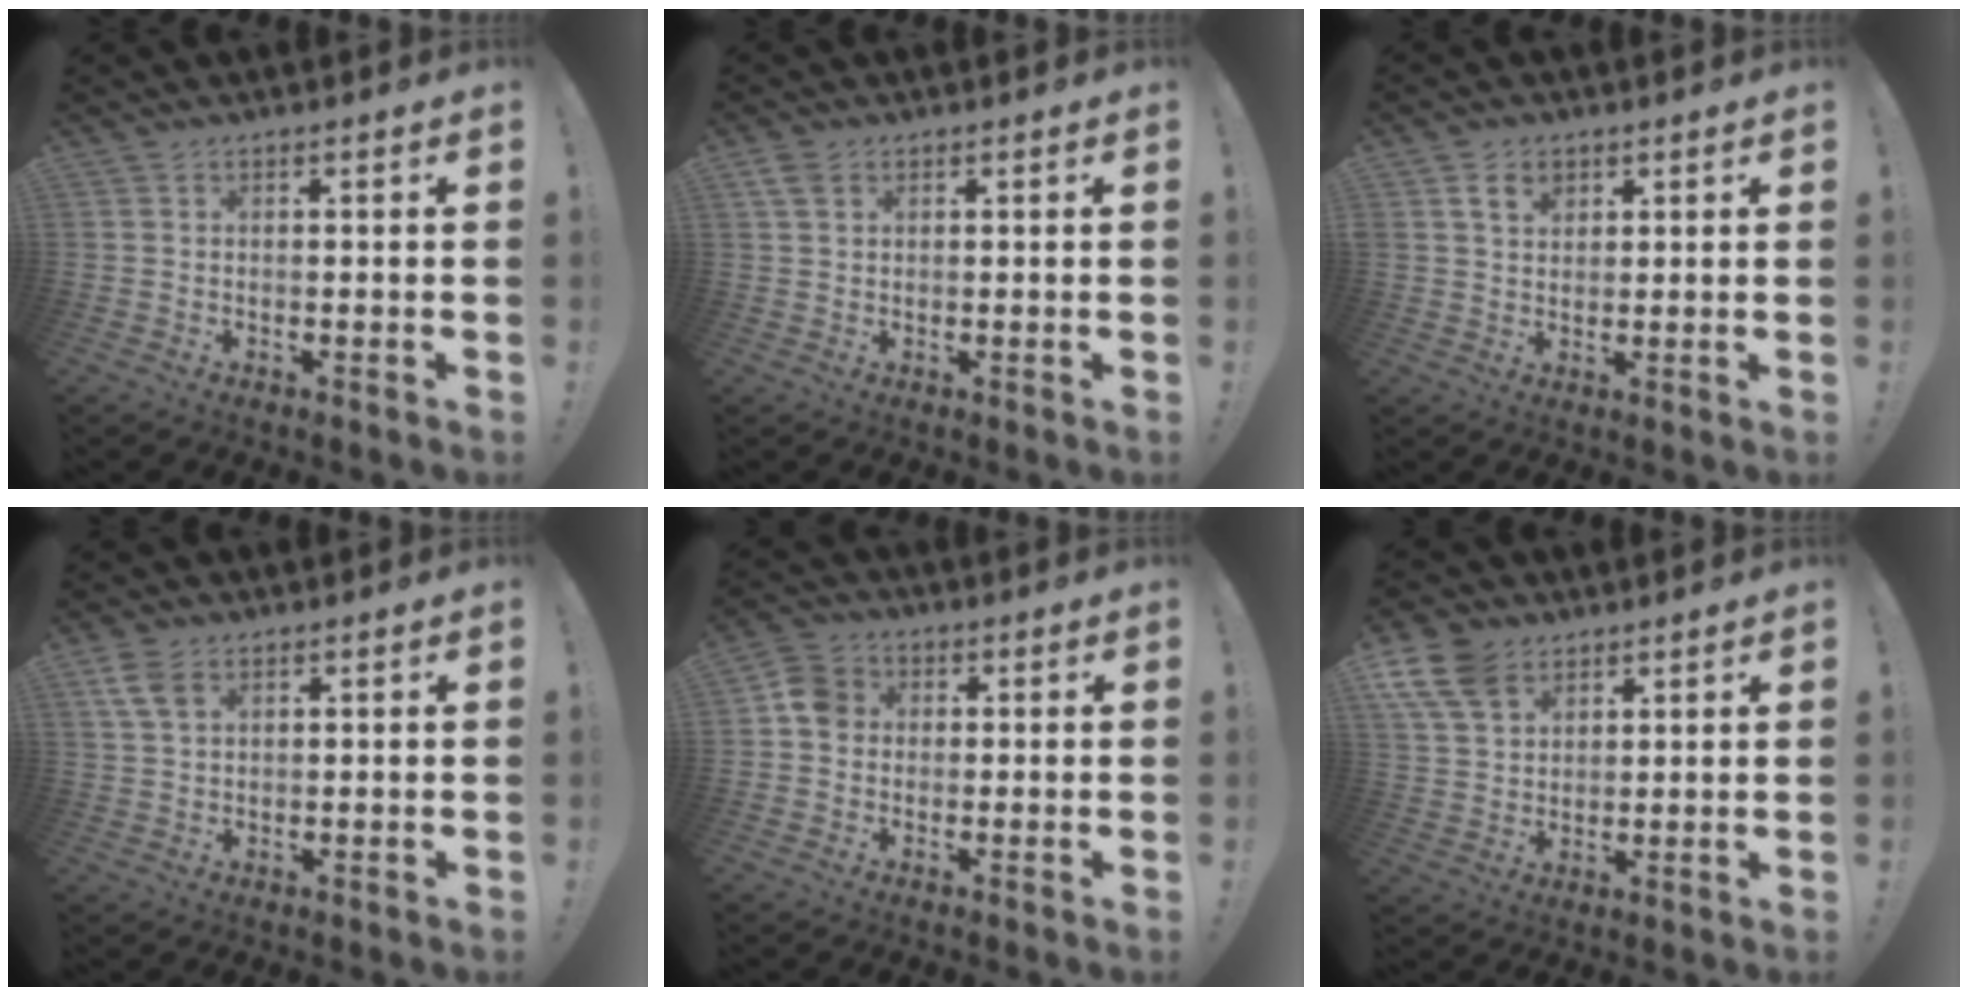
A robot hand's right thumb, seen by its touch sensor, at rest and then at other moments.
{"total": 3.3, "force": [1.6, 2.1, 1.9], "torque": [-0.039, 0.002, 0.031]}
{"total": 5.0, "force": [2.6, 3.3, 2.7], "torque": [-0.043, -0.002, 0.047]}
{"total": 5.4, "force": [2.6, 3.1, 3.6], "torque": [-0.071, -0.001, 0.053]}
{"total": 6.5, "force": [0.2, 5.6, 3.3], "torque": [-0.052, 0.019, 0.005]}
{"total": 11.2, "force": [6.5, 7.3, 5.4], "torque": [-0.110, -0.023, 0.130]}